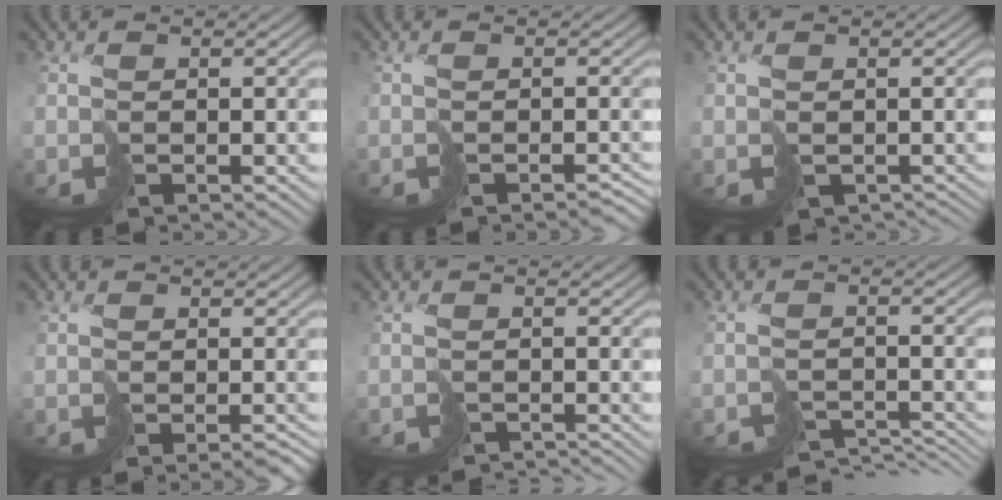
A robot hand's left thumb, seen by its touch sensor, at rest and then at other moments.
{"total": 1.7, "force": [-1.4, 0.2, 0.9], "torque": [-0.008, -0.007, -0.021]}
{"total": 2.1, "force": [-0.9, 1.6, 1.0], "torque": [-0.013, -0.011, -0.009]}
{"total": 2.9, "force": [-2.1, 0.7, 1.8], "torque": [-0.017, -0.008, -0.026]}
{"total": 3.1, "force": [-3.1, 0.0, 0.3], "torque": [-0.002, -0.010, -0.053]}
{"total": 6.8, "force": [-6.6, 1.1, 1.4], "torque": [-0.018, -0.006, -0.092]}